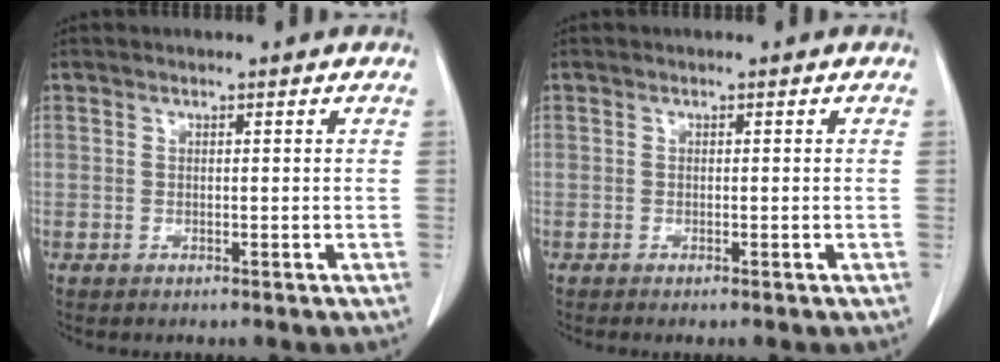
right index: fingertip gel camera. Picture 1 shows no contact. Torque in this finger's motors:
{"motor_torque": [0.00, 0.01, 0.06, 0.02]}